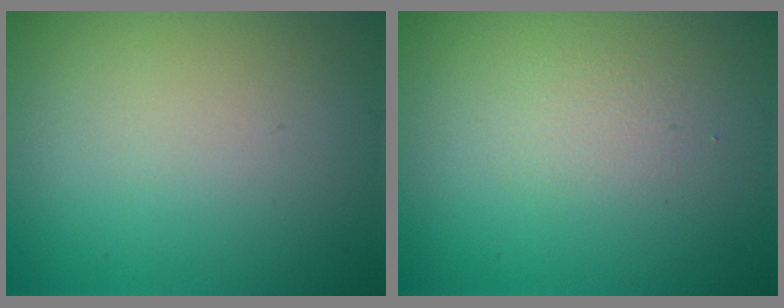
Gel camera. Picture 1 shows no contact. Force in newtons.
{"total": 1.2, "press": 1.2, "slide": 0.1}